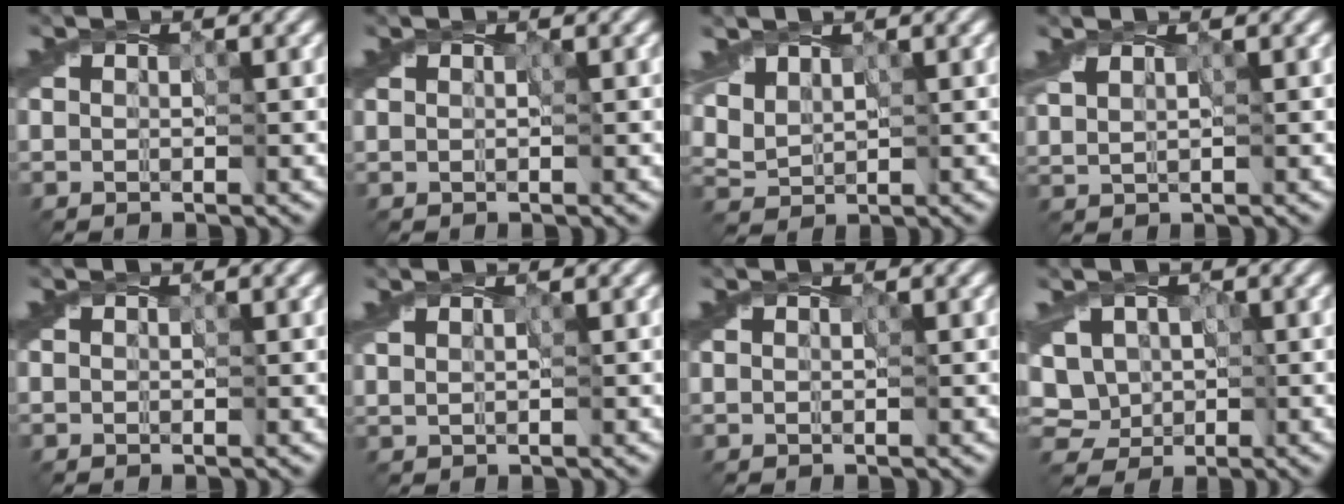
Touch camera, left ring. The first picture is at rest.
{"total": 0.0}
{"total": 2.8, "force": [2.2, 1.6, 0.9], "torque": [-0.032, -0.001, 0.061]}
{"total": 1.0, "force": [0.9, -0.1, 0.4], "torque": [-0.012, -0.001, 0.019]}
{"total": 0.0}
{"total": 0.7, "force": [0.6, -0.3, 0.2], "torque": [-0.007, 0.004, 0.009]}
{"total": 0.0}
{"total": 4.4, "force": [1.2, 3.7, 2.1], "torque": [-0.040, 0.015, 0.018]}